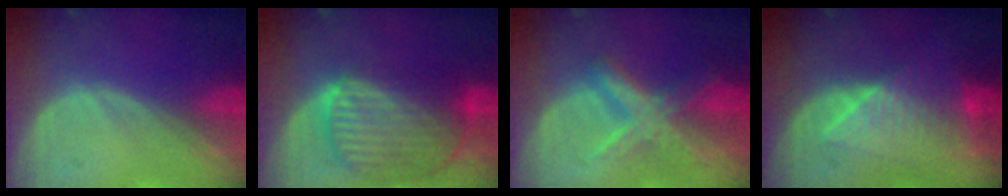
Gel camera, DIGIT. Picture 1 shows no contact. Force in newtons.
{"total": 10.4, "press": 8.7, "slide": 5.6}
{"total": 7.2, "press": 6.1, "slide": 3.7}
{"total": 7.8, "press": 7.1, "slide": 3.0}